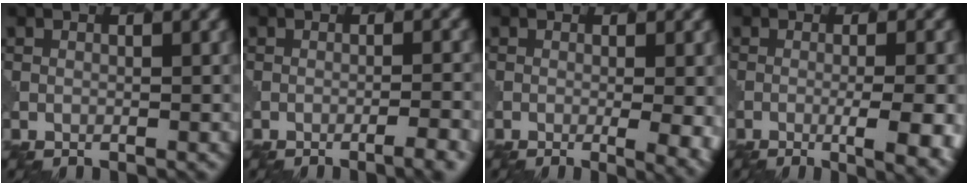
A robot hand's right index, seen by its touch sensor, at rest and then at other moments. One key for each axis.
{"total": 4.1, "fx": -2.5, "fy": 1.0, "fz": 3.1, "tx": -0.025, "ty": 0.017, "tz": -0.037}
{"total": 5.7, "fx": -0.8, "fy": 2.4, "fz": 5.1, "tx": -0.041, "ty": 0.000, "tz": -0.002}
{"total": 6.4, "fx": -2.1, "fy": 2.0, "fz": 5.7, "tx": -0.066, "ty": 0.003, "tz": -0.019}